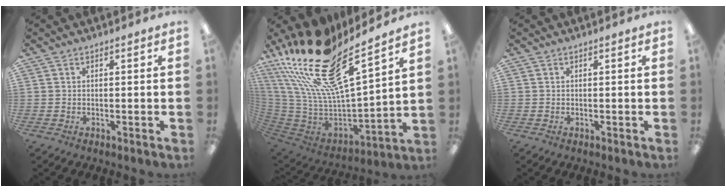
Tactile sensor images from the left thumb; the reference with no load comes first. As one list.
[{"total": 25.5, "force": [18.3, 7.4, 16.1], "torque": [-0.297, -0.127, 0.313]}, {"total": 0.0}]